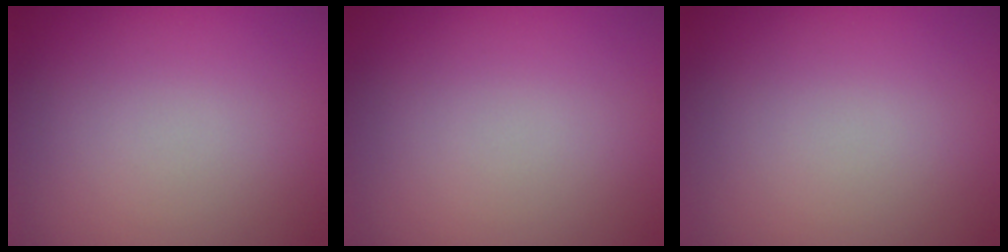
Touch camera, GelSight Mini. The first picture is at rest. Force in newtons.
{"total": 0.0}
{"total": 0.0}